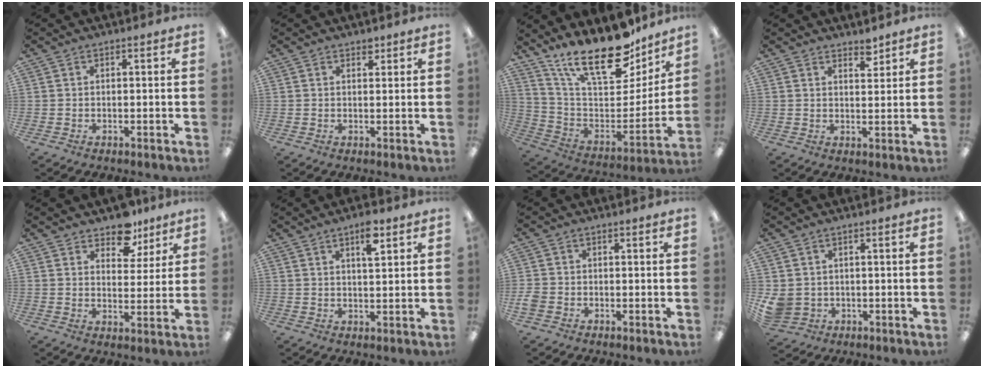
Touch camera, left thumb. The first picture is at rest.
{"total": 1.7, "force": [1.4, 0.8, 0.5], "torque": [0.006, -0.007, 0.023]}
{"total": 23.3, "force": [18.1, 8.6, 12.0], "torque": [-0.193, -0.123, 0.313]}
{"total": 3.6, "force": [3.2, 1.3, 1.0], "torque": [-0.001, -0.021, 0.054]}
{"total": 8.8, "force": [6.8, 4.8, 2.8], "torque": [-0.034, -0.040, 0.123]}
{"total": 5.8, "force": [3.5, 1.9, 4.2], "torque": [-0.060, -0.009, 0.054]}
{"total": 2.2, "force": [-0.9, 1.8, 0.9], "torque": [-0.013, 0.005, -0.015]}
{"total": 4.4, "force": [0.2, 4.2, 1.3], "torque": [-0.044, 0.004, 0.007]}